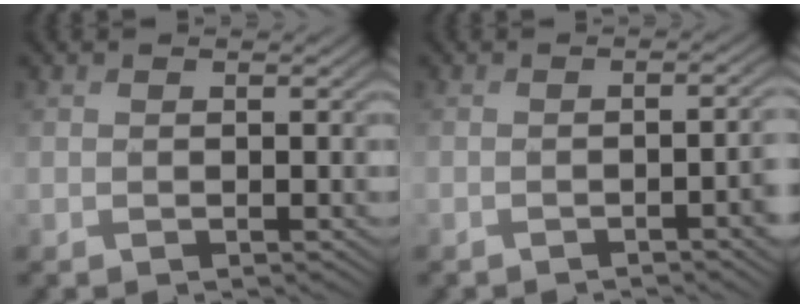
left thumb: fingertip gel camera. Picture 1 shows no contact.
{"total": 3.5, "force": [-1.0, 0.9, 3.2], "torque": [-0.039, 0.004, -0.020]}